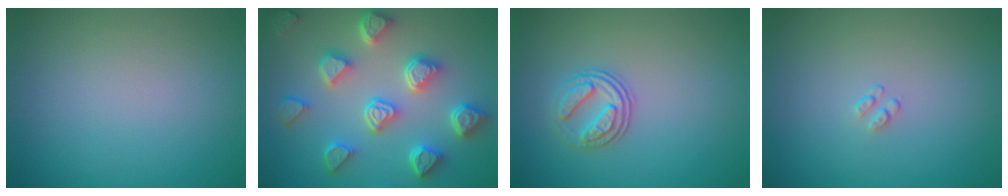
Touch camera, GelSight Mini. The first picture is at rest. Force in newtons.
{"total": 7.4, "press": 5.9, "slide": 4.4}
{"total": 2.8, "press": 2.6, "slide": 1.2}
{"total": 0.6, "press": 0.4, "slide": 0.5}